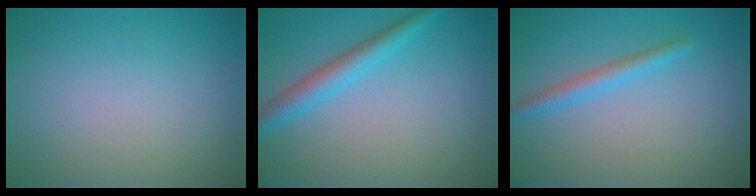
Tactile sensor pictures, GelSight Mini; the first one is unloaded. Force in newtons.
{"total": 3.1, "press": 3.1, "slide": 0.0}
{"total": 2.0, "press": 2.0, "slide": 0.1}